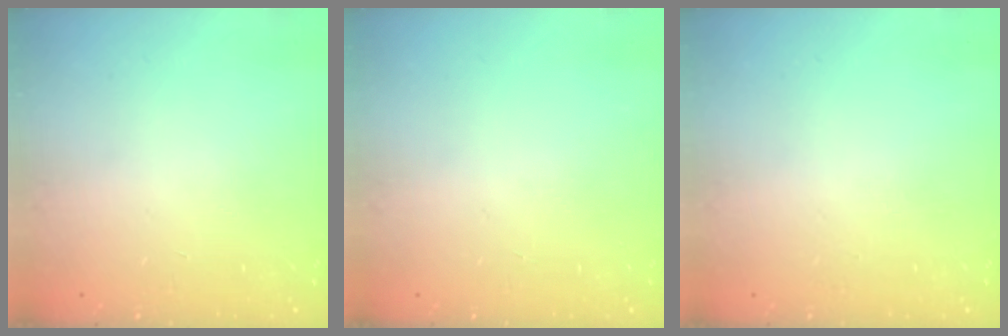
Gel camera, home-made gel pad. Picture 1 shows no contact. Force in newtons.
{"total": 0.0}
{"total": 0.0}